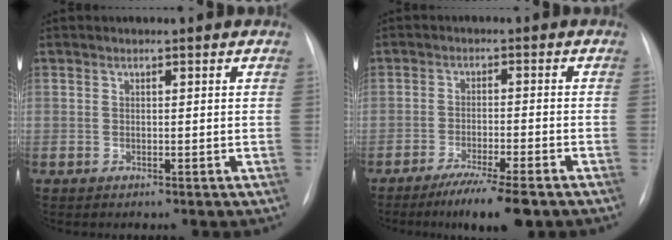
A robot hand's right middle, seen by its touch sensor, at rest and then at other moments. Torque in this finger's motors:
{"motor_torque": [0.19, -0.19, 0.10, 0.10]}